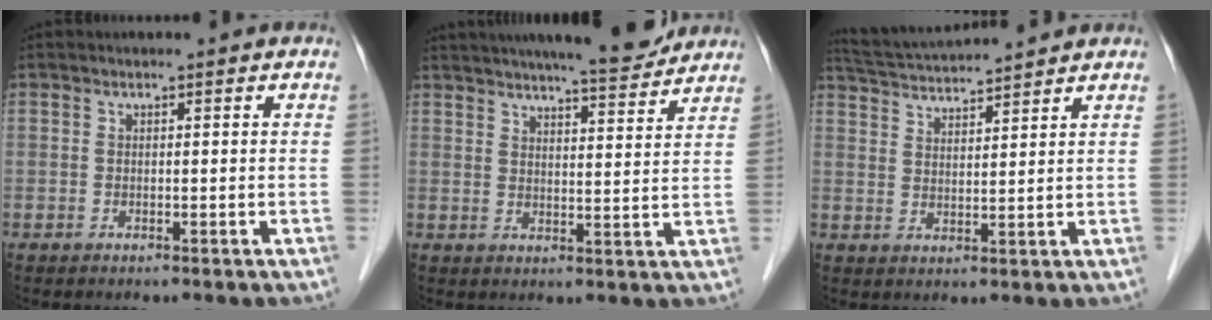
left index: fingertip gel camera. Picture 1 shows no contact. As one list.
[{"total": 12.4, "force": [11.2, 0.8, 5.4], "torque": [-0.082, 0.003, 0.150]}, {"total": 10.3, "force": [9.7, -0.2, 3.3], "torque": [-0.072, 0.030, 0.161]}]